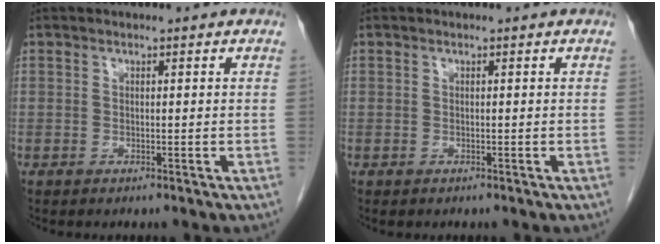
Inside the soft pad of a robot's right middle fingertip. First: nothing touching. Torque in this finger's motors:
{"motor_torque": [0.31, -0.01, -0.03, -0.01]}